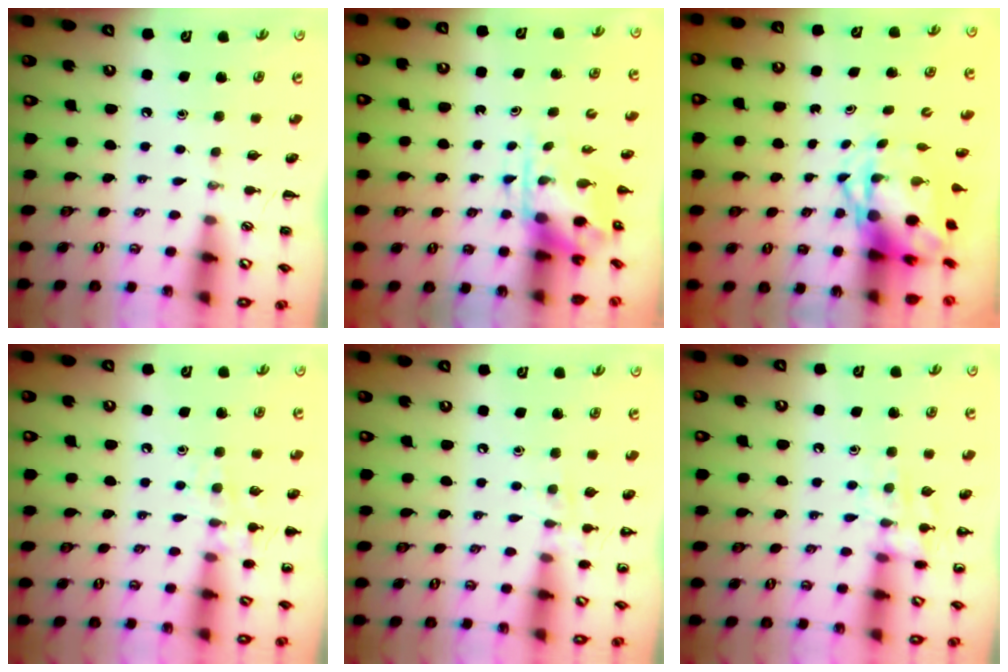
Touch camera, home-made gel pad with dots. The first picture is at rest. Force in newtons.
{"total": 3.9, "press": 3.8, "slide": 0.6}
{"total": 4.7, "press": 4.5, "slide": 1.1}
{"total": 9.0, "press": 8.9, "slide": 1.7}
{"total": 6.8, "press": 6.6, "slide": 1.9}
{"total": 10.0, "press": 10.0, "slide": 0.4}